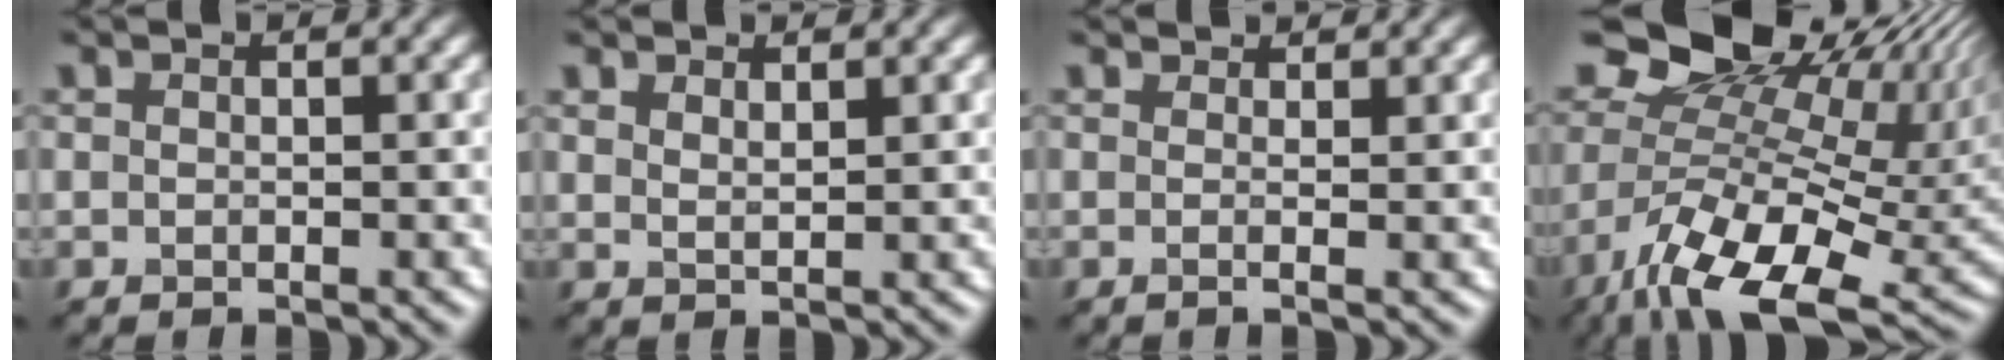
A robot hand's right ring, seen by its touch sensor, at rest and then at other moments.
{"total": 1.5, "force": [1.3, 0.3, 0.5], "torque": [-0.011, -0.001, 0.024]}
{"total": 2.9, "force": [2.1, 0.8, 1.8], "torque": [-0.023, -0.008, 0.005]}
{"total": 15.8, "force": [-1.5, 8.9, 13.0], "torque": [-0.242, -0.012, -0.003]}